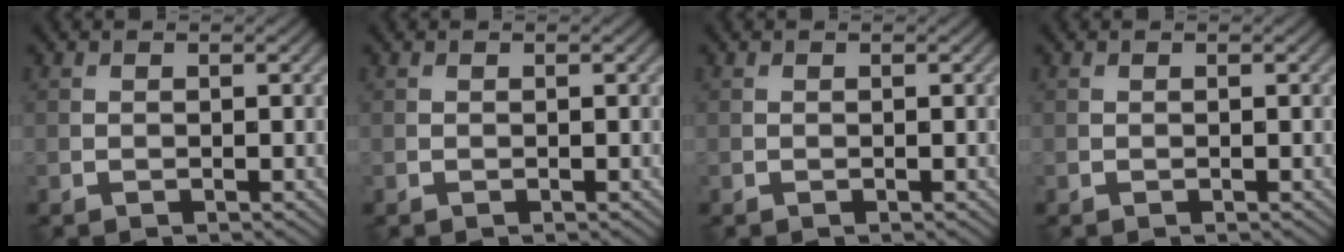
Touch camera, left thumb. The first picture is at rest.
{"total": 0.0}
{"total": 0.0}
{"total": 0.0}